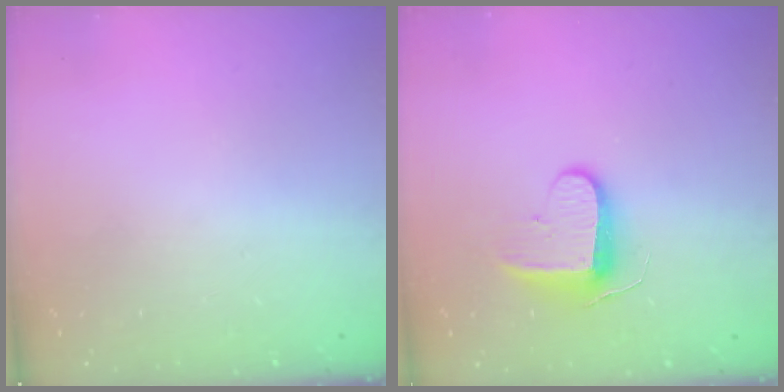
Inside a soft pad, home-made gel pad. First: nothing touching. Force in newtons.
{"total": 8.9, "press": 8.8, "slide": 1.1}